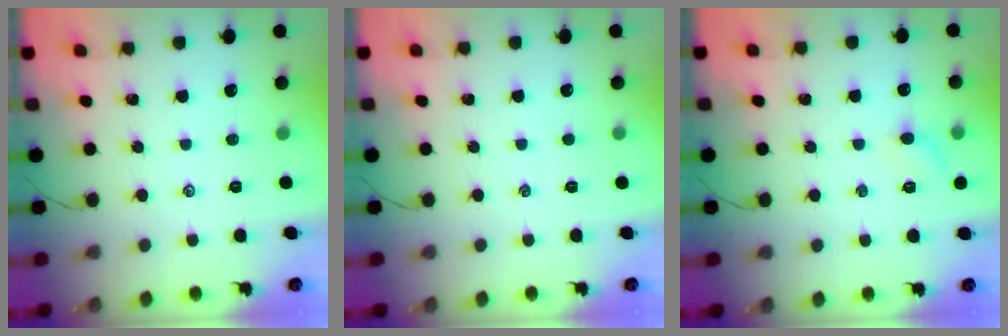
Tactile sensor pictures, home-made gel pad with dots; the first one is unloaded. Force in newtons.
{"total": 0.0}
{"total": 6.0, "press": 5.9, "slide": 1.1}